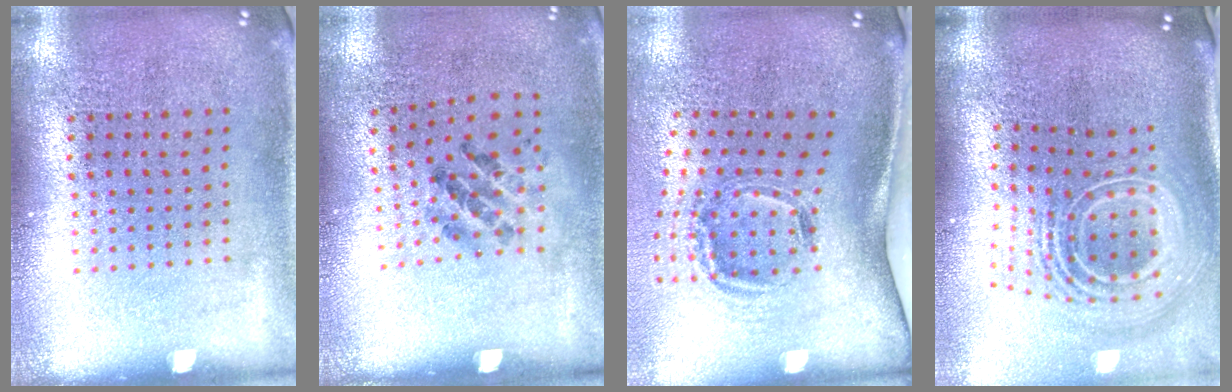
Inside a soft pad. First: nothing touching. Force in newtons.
{"total": 1.3, "press": 0.7, "slide": 1.1}
{"total": 1.9, "press": 1.2, "slide": 1.4}
{"total": 3.0, "press": 1.9, "slide": 2.3}